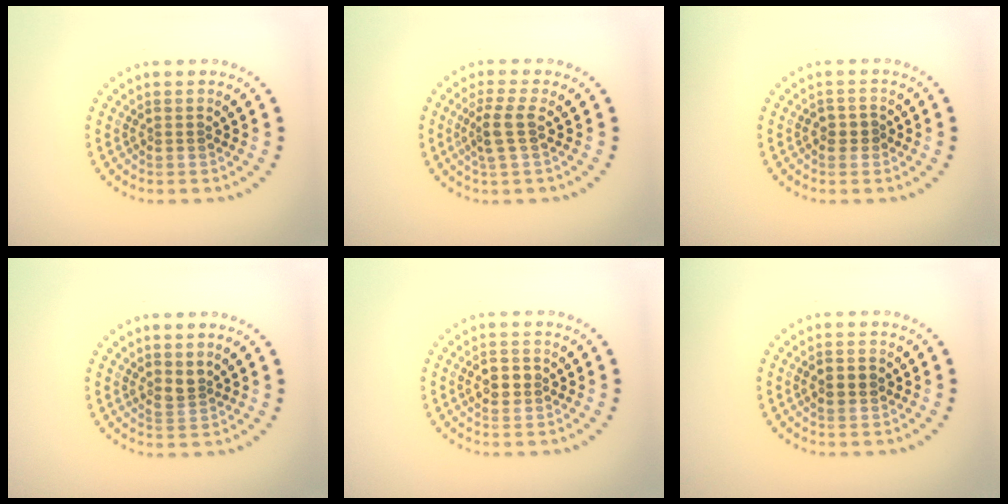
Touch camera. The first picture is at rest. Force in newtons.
{"total": 2.5, "press": 1.9, "slide": 1.6}
{"total": 1.5, "press": 1.3, "slide": 0.7}
{"total": 1.5, "press": 1.1, "slide": 1.0}
{"total": 2.5, "press": 2.5, "slide": 0.2}
{"total": 1.8, "press": 1.8, "slide": 0.3}